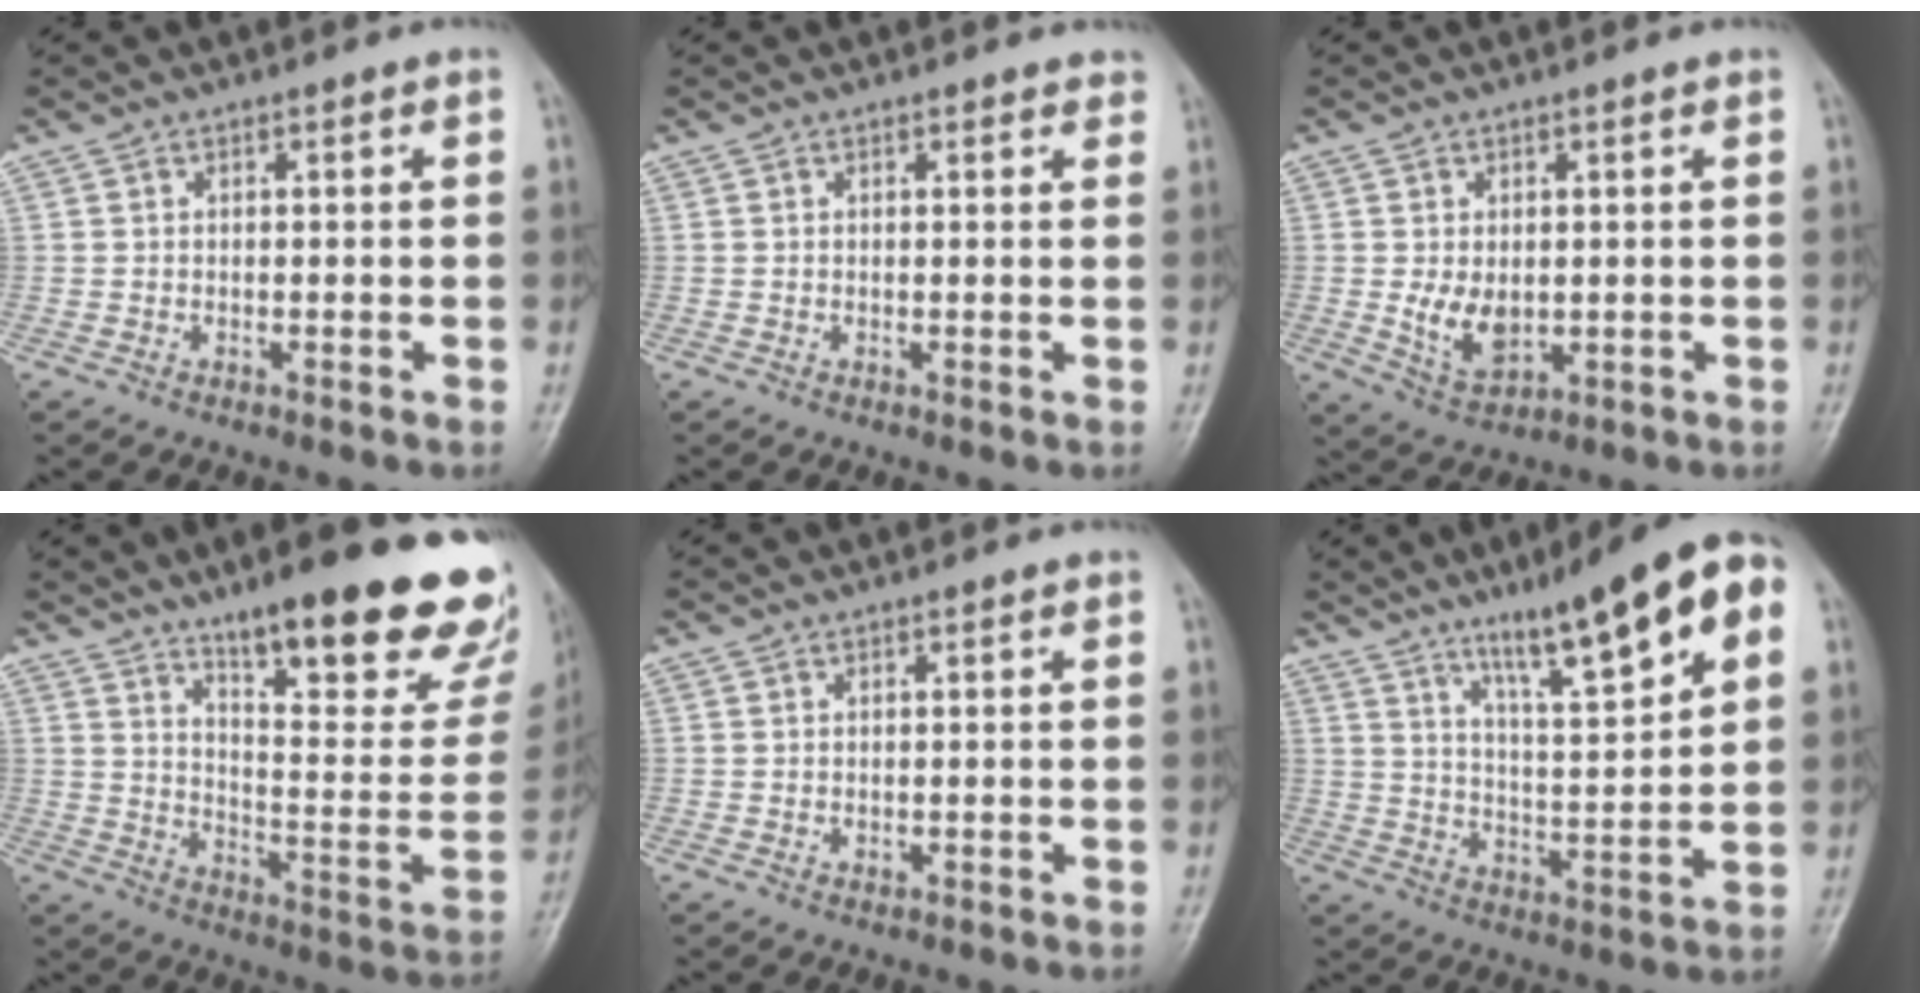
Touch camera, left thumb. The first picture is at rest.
{"total": 1.4, "force": [1.1, 0.6, 0.6], "torque": [0.001, -0.001, 0.010]}
{"total": 5.9, "force": [0.1, 3.9, 4.4], "torque": [-0.066, -0.015, 0.017]}
{"total": 27.4, "force": [17.8, 7.2, 19.6], "torque": [-0.228, -0.094, 0.259]}
{"total": 0.8, "force": [0.3, 0.5, 0.5], "torque": [-0.007, -0.002, 0.005]}
{"total": 16.6, "force": [9.0, 3.1, 13.6], "torque": [-0.188, -0.033, 0.143]}